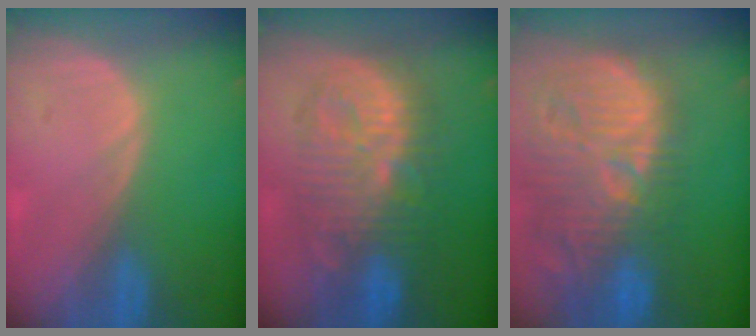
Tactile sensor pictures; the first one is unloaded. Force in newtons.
{"total": 10.4, "press": 10.4, "slide": 0.4}
{"total": 14.8, "press": 13.1, "slide": 6.9}